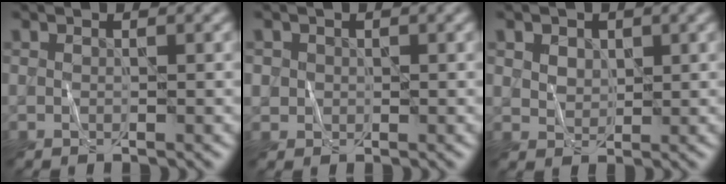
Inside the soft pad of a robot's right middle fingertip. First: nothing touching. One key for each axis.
{"total": 1.0, "fx": 0.1, "fy": 1.0, "fz": 0.1, "tx": 0.009, "ty": -0.002, "tz": 0.002}
{"total": 3.2, "fx": 1.9, "fy": 2.1, "fz": 1.3, "tx": -0.043, "ty": 0.006, "tz": 0.038}